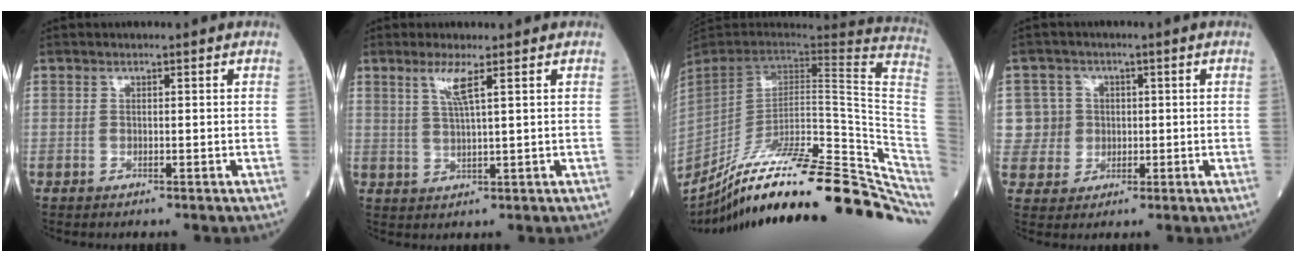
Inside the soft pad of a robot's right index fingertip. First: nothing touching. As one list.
[{"total": 3.7, "force": [1.9, -0.4, 3.2], "torque": [-0.069, -0.004, 0.041]}, {"total": 35.8, "force": [-27.7, 5.1, 22.1], "torque": [-0.243, -0.035, -0.402]}, {"total": 5.6, "force": [0.7, 5.6, 0.1], "torque": [0.007, 0.013, 0.014]}]